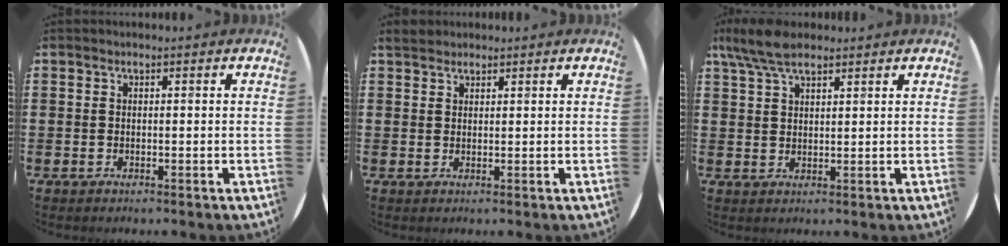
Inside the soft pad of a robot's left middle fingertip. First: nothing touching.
{"total": 1.7, "force": [1.6, 0.6, 0.1], "torque": [0.003, 0.002, 0.030]}
{"total": 5.8, "force": [4.4, 2.0, 3.2], "torque": [-0.065, -0.002, 0.079]}